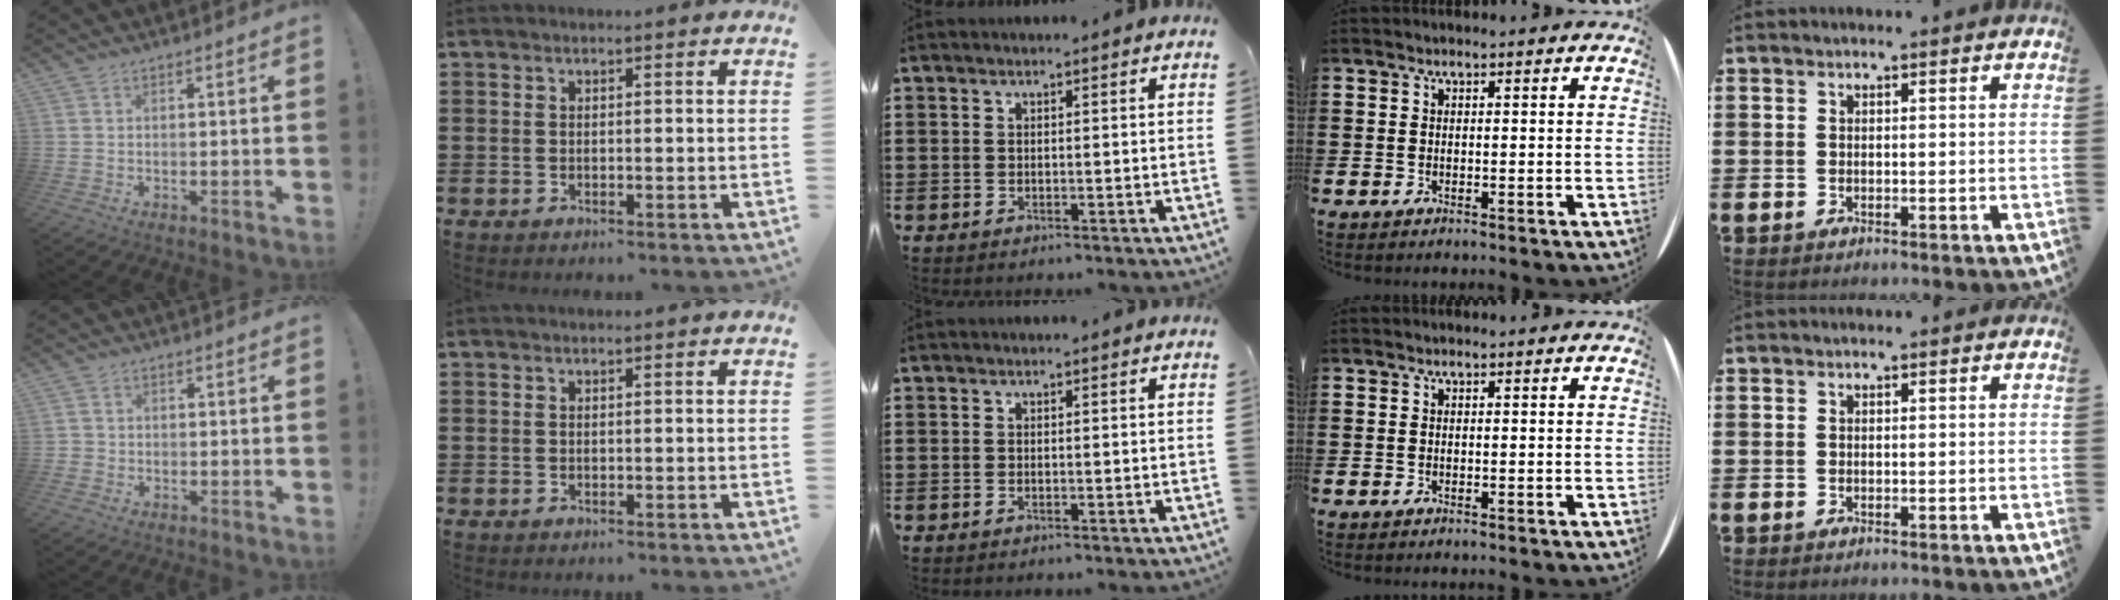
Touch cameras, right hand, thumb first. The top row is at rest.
{"thumb": {"total": 1.4, "force": [-0.3, 1.3, 0.4], "torque": [-0.014, 0.007, -0.003]}}